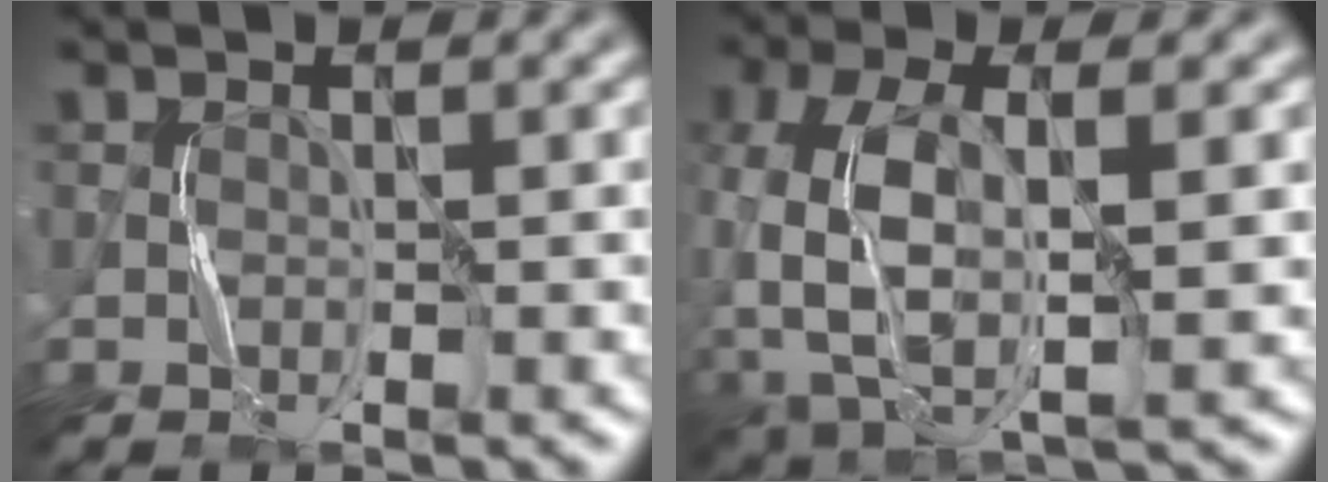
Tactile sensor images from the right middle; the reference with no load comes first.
{"total": 8.5, "force": [-1.2, 4.6, 7.1], "torque": [-0.175, -0.003, -0.026]}